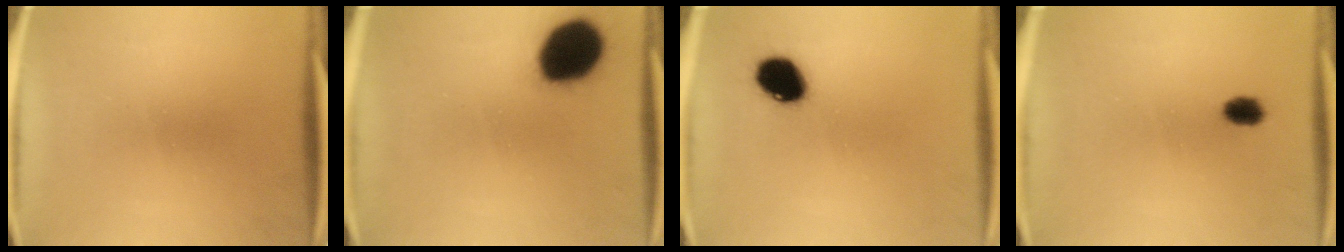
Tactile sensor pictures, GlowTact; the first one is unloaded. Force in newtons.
{"total": 17.8}
{"total": 8.9}
{"total": 2.8}